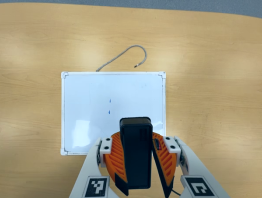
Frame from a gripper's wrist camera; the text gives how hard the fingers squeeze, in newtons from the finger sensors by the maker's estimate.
{"total": 11.7, "left": 11.0, "right": 12.3}